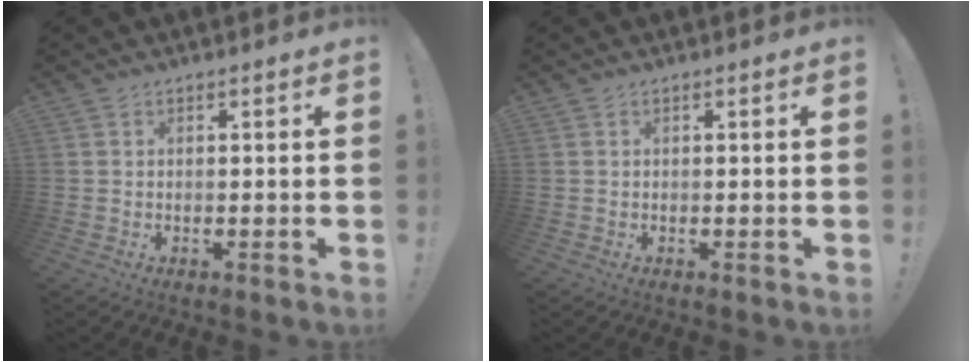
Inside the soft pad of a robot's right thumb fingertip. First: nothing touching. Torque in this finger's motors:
{"motor_torque": [0.00, 0.00, 0.00, 0.00, 0.00]}